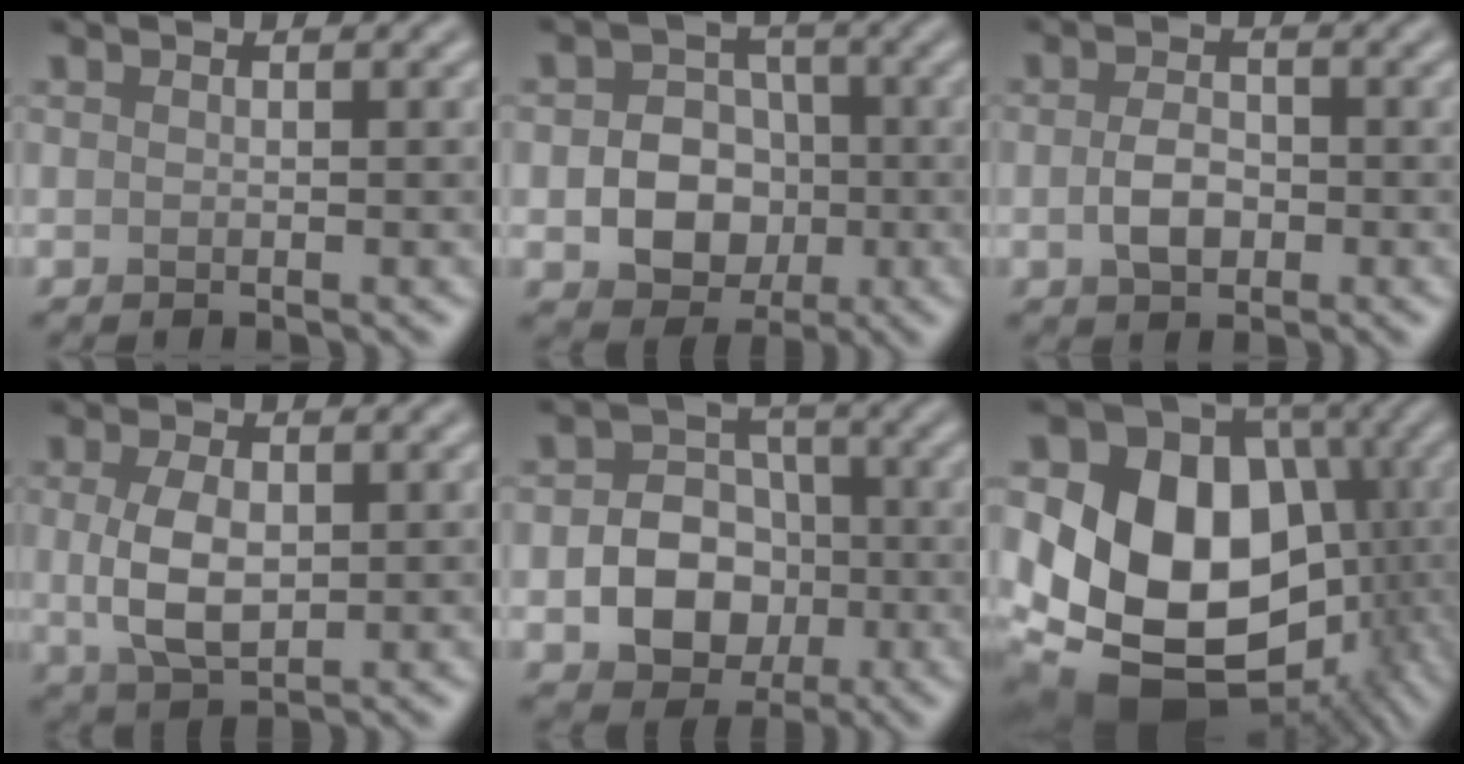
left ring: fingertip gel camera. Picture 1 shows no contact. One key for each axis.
{"total": 6.4, "fx": -1.1, "fy": 5.3, "fz": 3.3, "tx": -0.028, "ty": -0.006, "tz": -0.034}
{"total": 2.8, "fx": -0.6, "fy": 1.8, "fz": 2.1, "tx": -0.042, "ty": -0.001, "tz": -0.014}
{"total": 4.6, "fx": 0.2, "fy": 2.6, "fz": 3.7, "tx": -0.081, "ty": 0.000, "tz": 0.008}
{"total": 6.9, "fx": -1.6, "fy": 5.6, "fz": 3.8, "tx": -0.034, "ty": -0.006, "tz": -0.044}
{"total": 17.9, "fx": -1.9, "fy": 14.5, "fz": 10.4, "tx": -0.163, "ty": -0.014, "tz": -0.016}